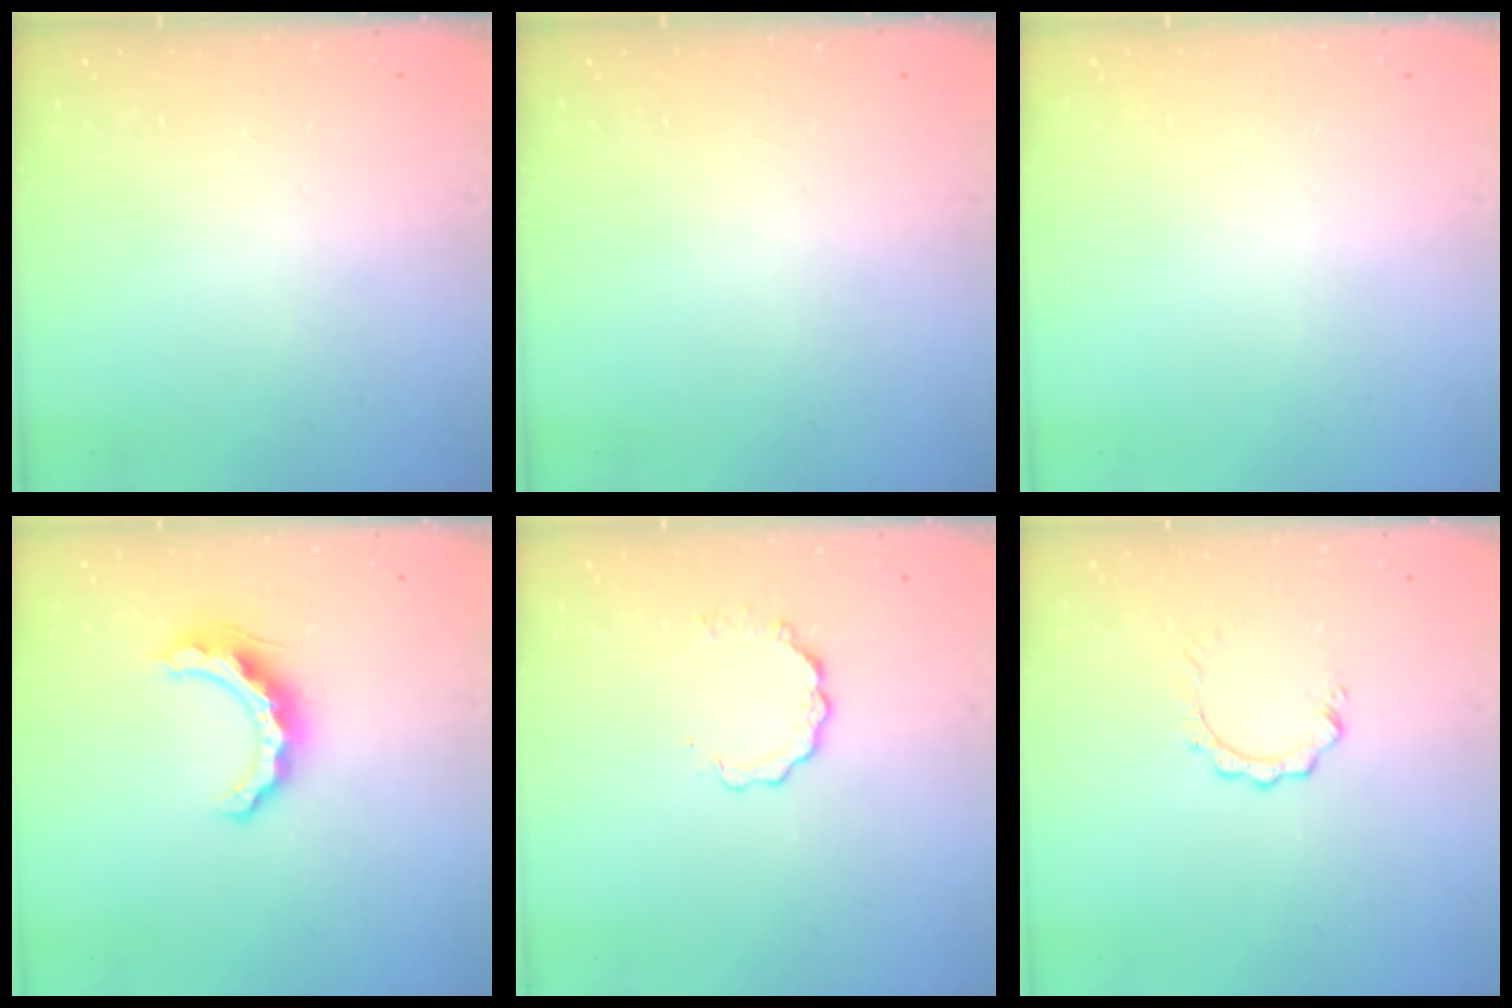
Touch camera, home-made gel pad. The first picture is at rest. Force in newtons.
{"total": 0.0}
{"total": 0.0}
{"total": 11.2, "press": 11.2, "slide": 0.9}
{"total": 5.2, "press": 5.2, "slide": 0.6}
{"total": 2.9, "press": 2.9, "slide": 0.3}